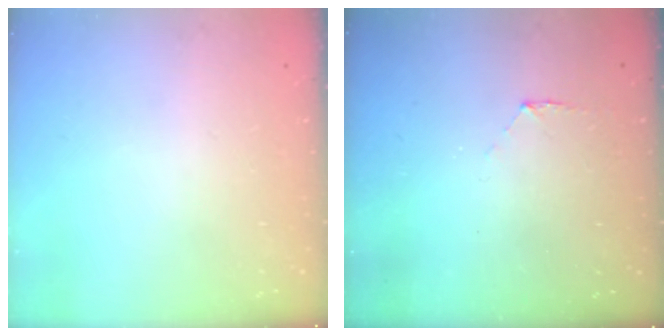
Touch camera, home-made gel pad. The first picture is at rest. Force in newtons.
{"total": 3.9, "press": 3.9, "slide": 0.4}